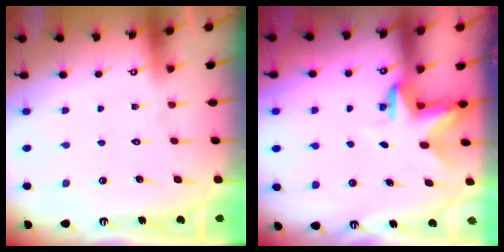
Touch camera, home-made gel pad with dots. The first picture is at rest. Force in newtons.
{"total": 3.6, "press": 3.6, "slide": 0.1}